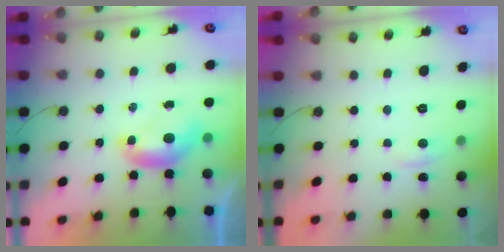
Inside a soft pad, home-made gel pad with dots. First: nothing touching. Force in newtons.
{"total": 1.9, "press": 1.8, "slide": 0.6}